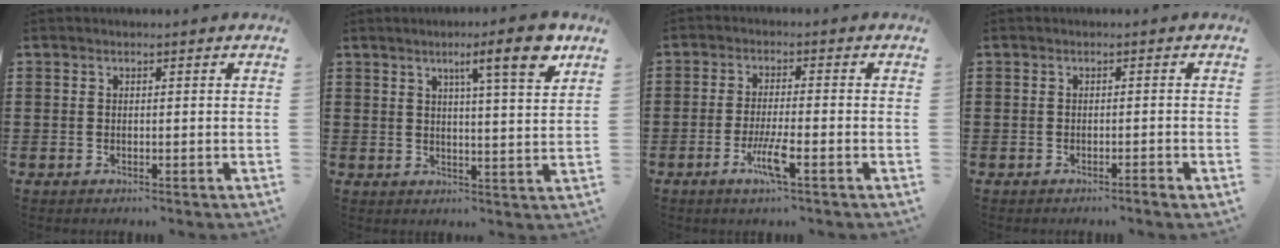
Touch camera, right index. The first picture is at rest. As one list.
[{"total": 8.1, "force": [4.8, 0.4, 6.5], "torque": [-0.099, -0.015, 0.070]}, {"total": 5.0, "force": [-2.5, 0.4, 4.4], "torque": [-0.092, -0.014, -0.048]}, {"total": 1.0, "force": [-0.8, -0.1, 0.6], "torque": [-0.011, -0.002, -0.015]}]